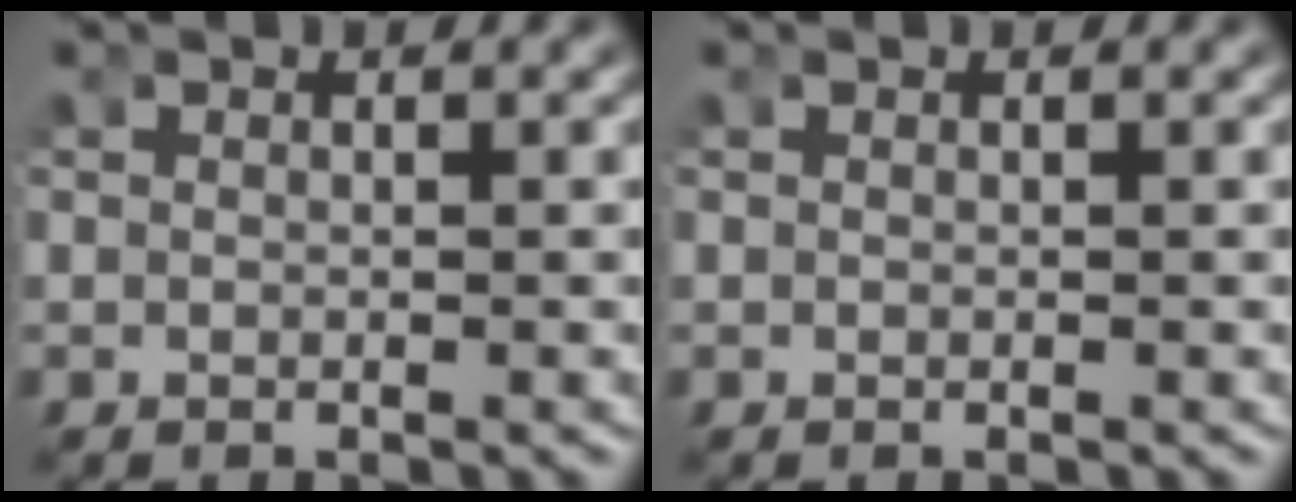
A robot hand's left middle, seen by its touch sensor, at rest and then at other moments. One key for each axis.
{"total": 0.0}